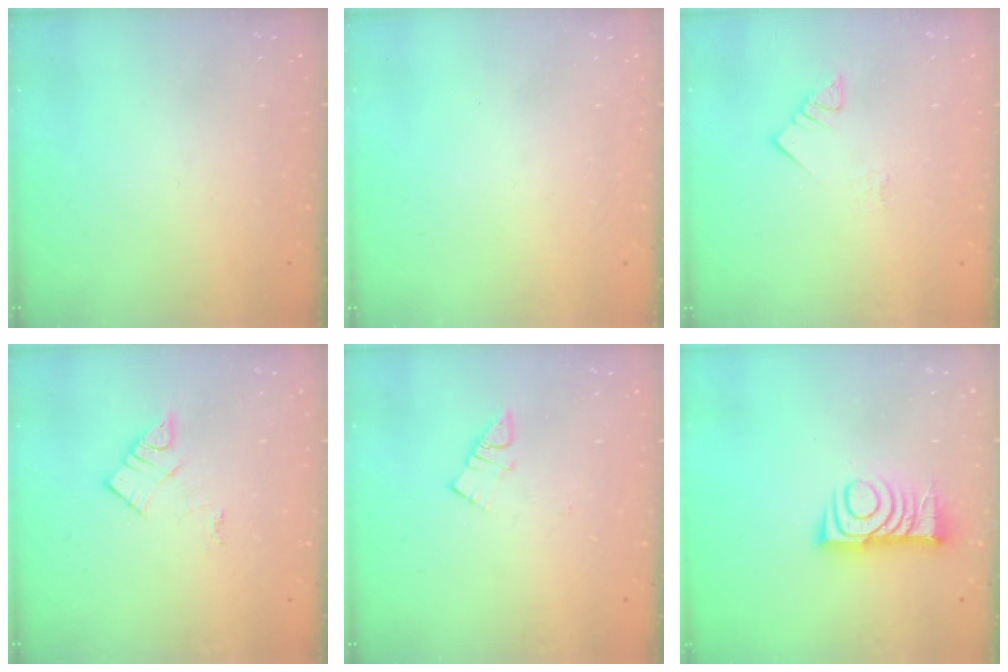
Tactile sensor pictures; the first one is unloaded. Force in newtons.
{"total": 1.6, "press": 1.6, "slide": 0.1}
{"total": 3.6, "press": 3.6, "slide": 0.6}
{"total": 8.2, "press": 8.2, "slide": 0.5}
{"total": 3.9, "press": 3.9, "slide": 0.5}
{"total": 10.8, "press": 10.8, "slide": 0.9}